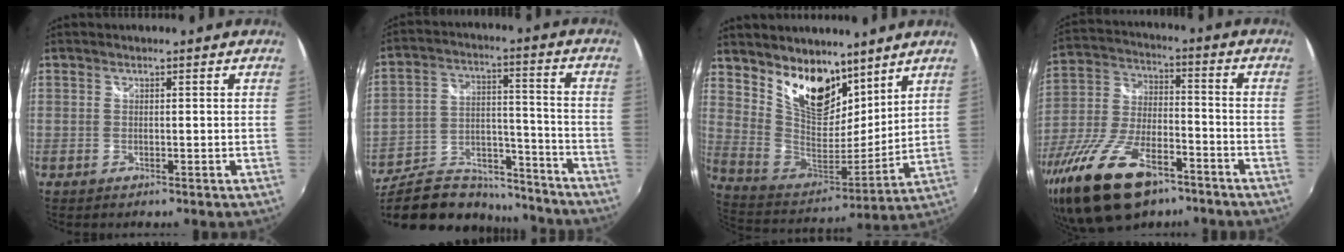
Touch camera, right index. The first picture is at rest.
{"total": 25.6, "force": [-20.5, 11.0, 10.8], "torque": [-0.223, 0.019, -0.298]}
{"total": 16.5, "force": [10.8, 8.6, 9.0], "torque": [-0.177, 0.004, 0.206]}
{"total": 20.3, "force": [-13.1, 9.1, 12.6], "torque": [-0.267, -0.022, -0.230]}